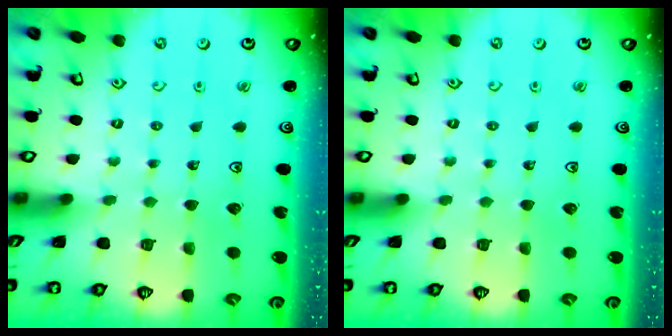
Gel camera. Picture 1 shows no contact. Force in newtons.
{"total": 0.0}